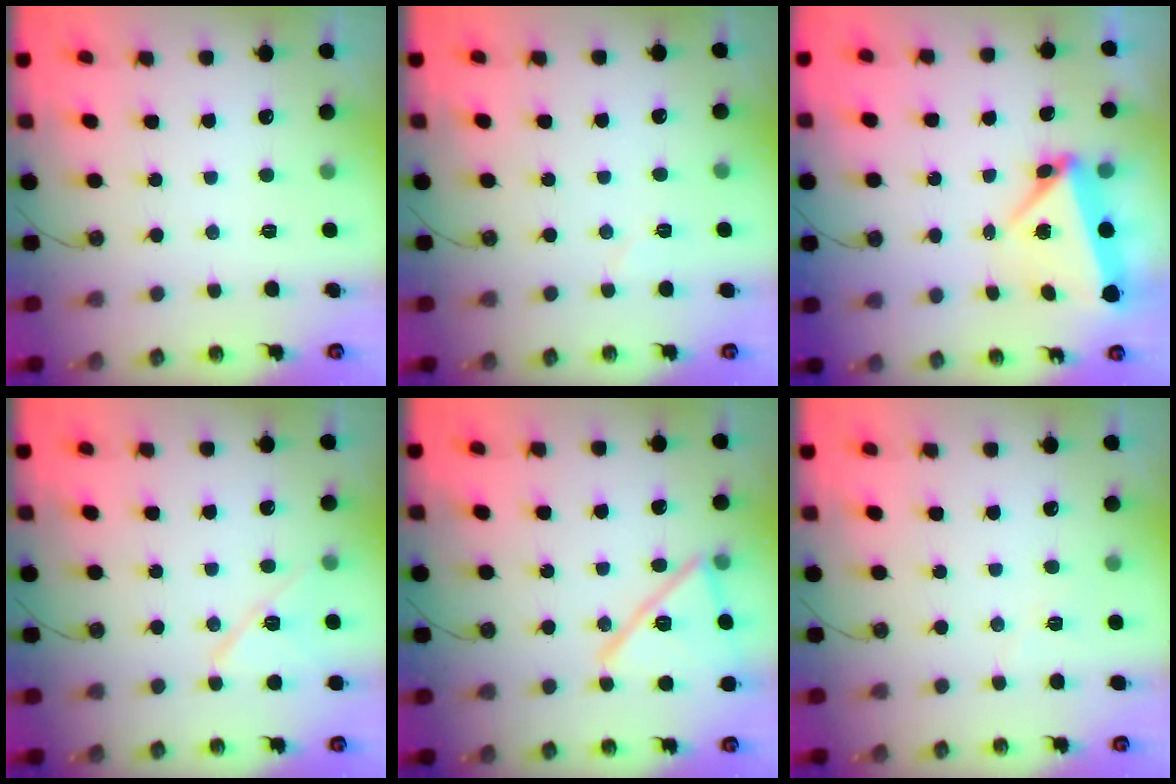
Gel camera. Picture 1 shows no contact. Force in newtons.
{"total": 4.6, "press": 4.1, "slide": 2.0}
{"total": 5.2, "press": 5.0, "slide": 1.5}
{"total": 10.6, "press": 10.5, "slide": 1.7}
{"total": 16.8, "press": 16.8, "slide": 0.3}
{"total": 5.2, "press": 4.7, "slide": 2.1}